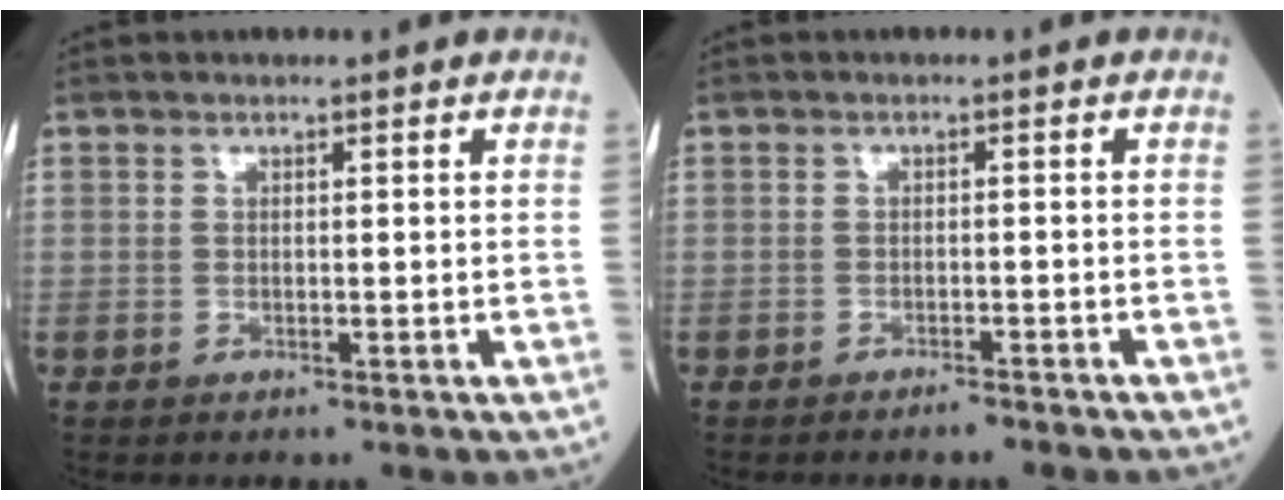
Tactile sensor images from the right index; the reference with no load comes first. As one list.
[{"total": 2.1, "force": [-1.9, 0.2, 1.0], "torque": [-0.016, -0.002, -0.023]}]